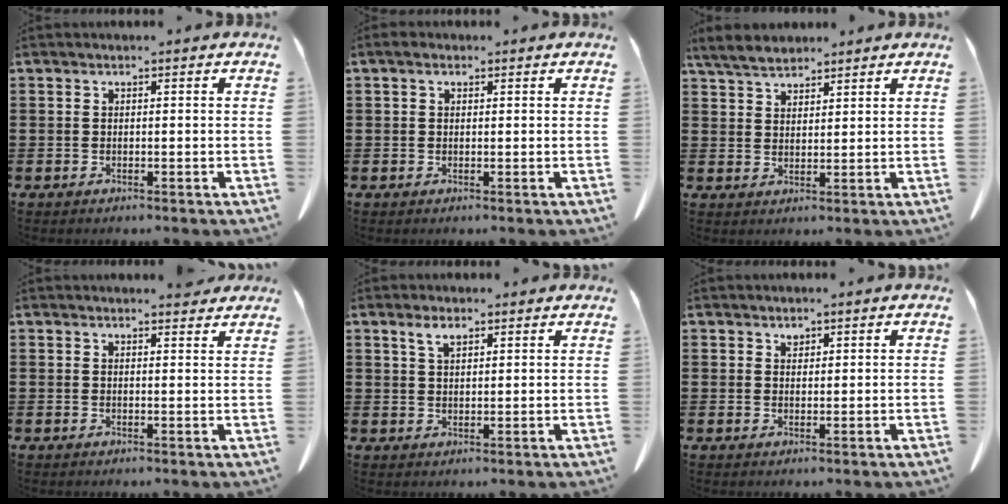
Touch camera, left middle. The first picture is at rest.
{"total": 1.5, "force": [0.4, 1.0, 1.0], "torque": [-0.023, 0.007, 0.006]}
{"total": 4.2, "force": [3.7, 1.5, 1.5], "torque": [-0.041, -0.003, 0.069]}
{"total": 2.4, "force": [2.3, 0.2, 0.5], "torque": [-0.008, -0.007, 0.042]}
{"total": 3.3, "force": [2.1, 1.2, 2.2], "torque": [-0.048, 0.004, 0.038]}
{"total": 1.2, "force": [1.1, 0.5, 0.2], "torque": [0.000, -0.007, 0.021]}